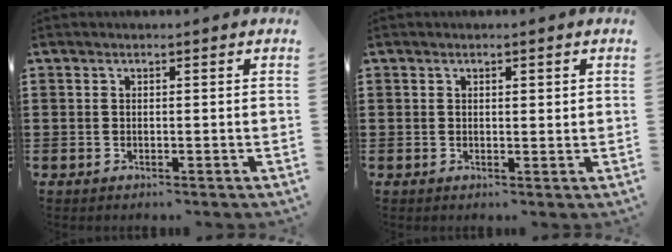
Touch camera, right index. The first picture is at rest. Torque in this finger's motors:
{"motor_torque": [-0.24, 0.27, -0.05, -0.01]}